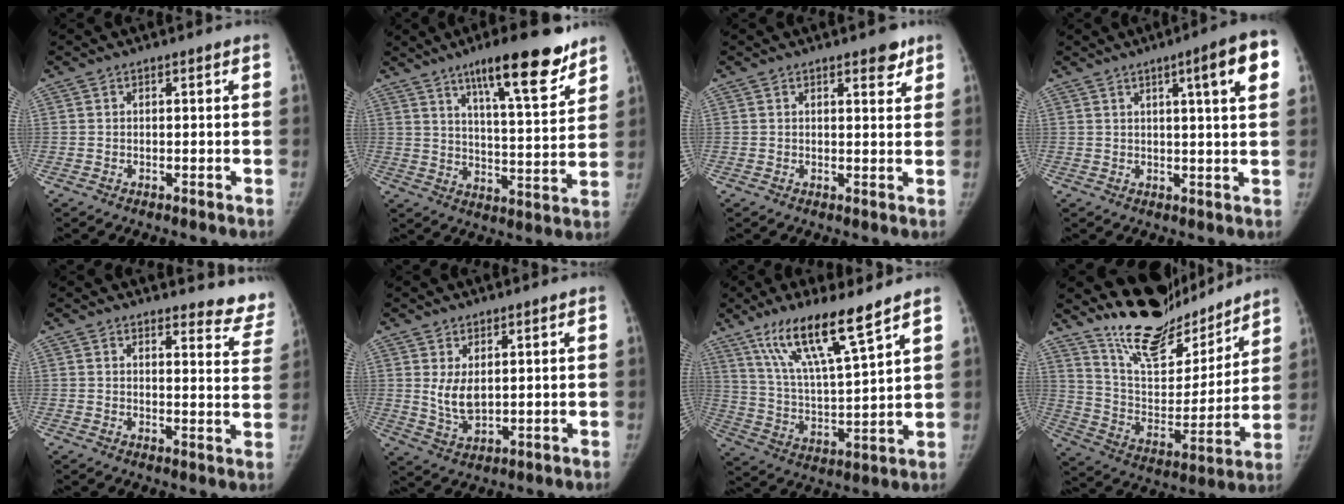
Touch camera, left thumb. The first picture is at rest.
{"total": 16.8, "force": [11.2, 3.7, 12.0], "torque": [-0.151, -0.062, 0.175]}
{"total": 3.6, "force": [2.4, 1.4, 2.2], "torque": [-0.012, -0.013, 0.029]}
{"total": 9.5, "force": [3.7, 0.9, 8.7], "torque": [-0.108, -0.004, 0.043]}
{"total": 11.4, "force": [11.1, 2.8, 0.8], "torque": [0.043, -0.101, 0.092]}
{"total": 5.4, "force": [1.5, 3.0, 4.2], "torque": [-0.070, -0.018, 0.042]}
{"total": 15.6, "force": [10.5, 2.2, 11.2], "torque": [-0.198, -0.056, 0.205]}
{"total": 20.7, "force": [18.1, 6.7, 7.4], "torque": [-0.068, -0.117, 0.307]}